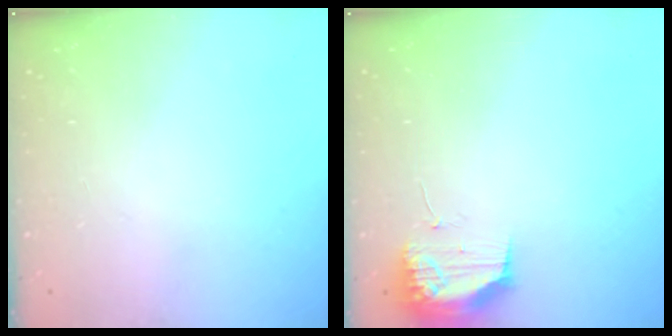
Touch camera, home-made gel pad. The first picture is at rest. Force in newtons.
{"total": 11.5, "press": 11.5, "slide": 0.7}